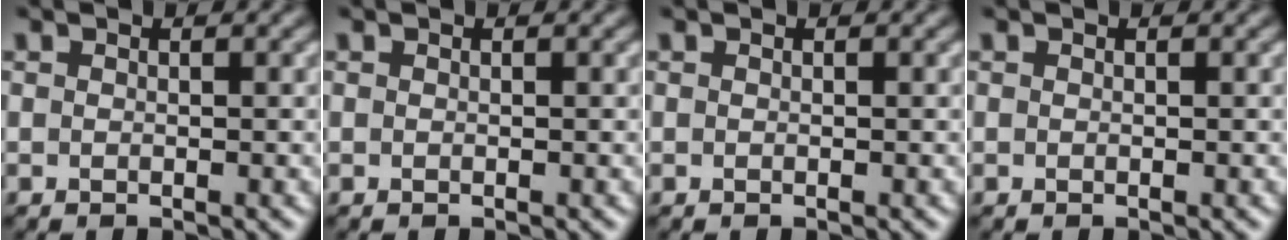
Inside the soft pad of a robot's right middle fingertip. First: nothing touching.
{"total": 0.0}
{"total": 0.0}
{"total": 0.0}